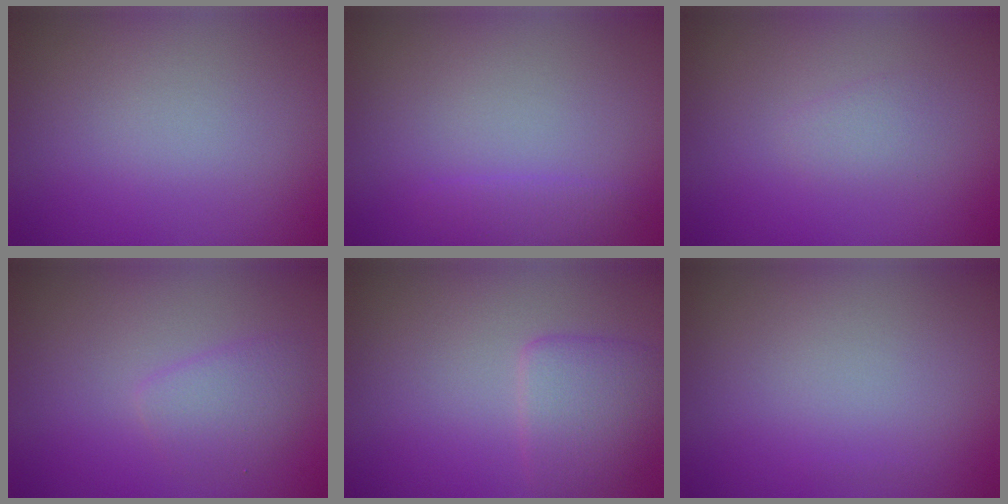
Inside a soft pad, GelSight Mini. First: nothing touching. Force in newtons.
{"total": 1.3, "press": 1.3, "slide": 0.1}
{"total": 0.9, "press": 0.9, "slide": 0.1}
{"total": 2.0, "press": 2.0, "slide": 0.0}
{"total": 2.8, "press": 2.8, "slide": 0.1}
{"total": 0.0}